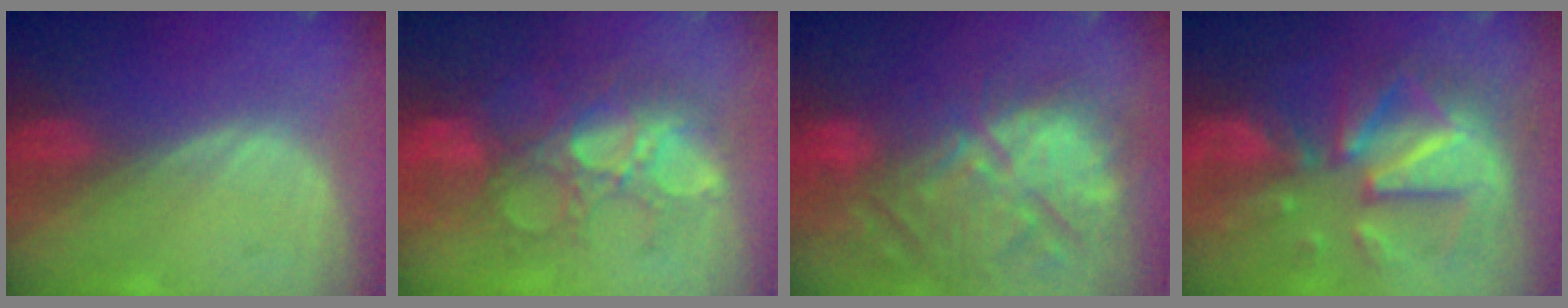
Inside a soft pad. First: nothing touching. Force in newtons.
{"total": 11.0, "press": 9.9, "slide": 4.9}
{"total": 14.6, "press": 12.8, "slide": 7.1}
{"total": 12.3, "press": 12.3, "slide": 1.2}